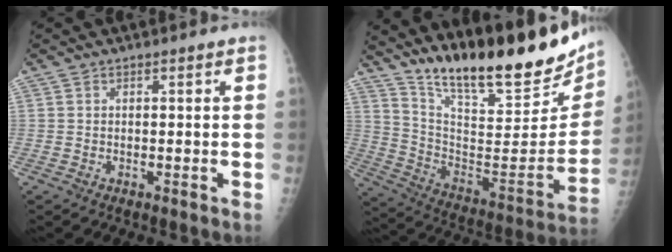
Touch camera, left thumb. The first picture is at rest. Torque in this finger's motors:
{"motor_torque": [0.25, 0.15, 1.39, -1.38, 0.09]}